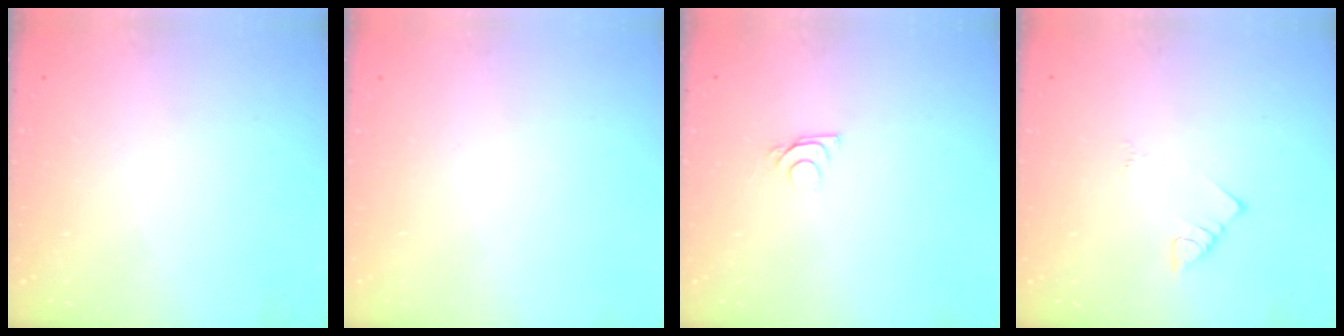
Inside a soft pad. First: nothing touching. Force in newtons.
{"total": 1.7, "press": 1.7, "slide": 0.2}
{"total": 5.8, "press": 5.8, "slide": 0.5}
{"total": 2.7, "press": 2.7, "slide": 0.3}